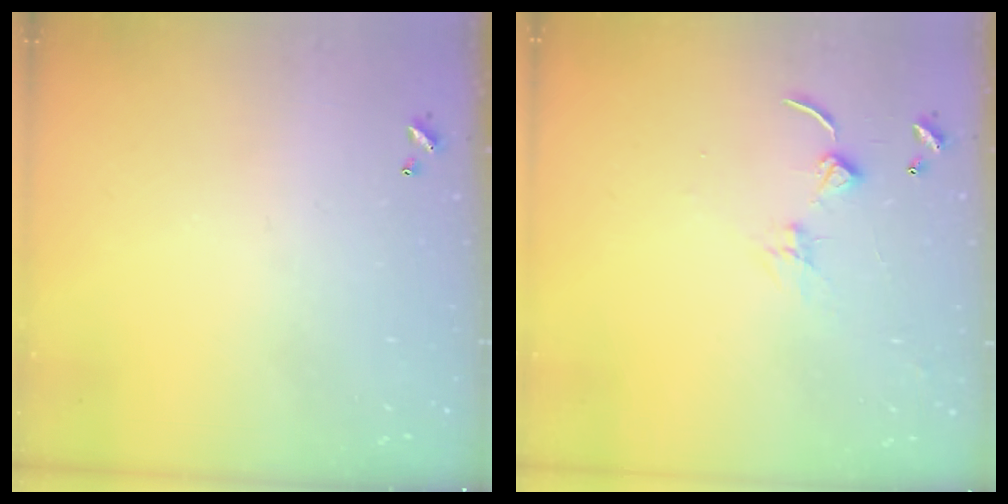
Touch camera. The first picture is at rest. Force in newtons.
{"total": 1.4, "press": 1.3, "slide": 0.3}